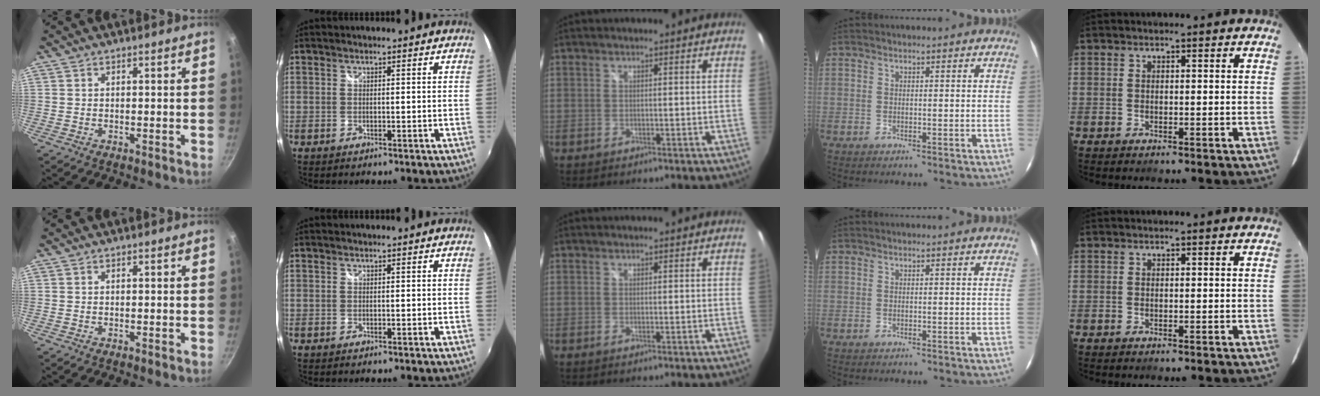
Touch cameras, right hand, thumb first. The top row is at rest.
{}